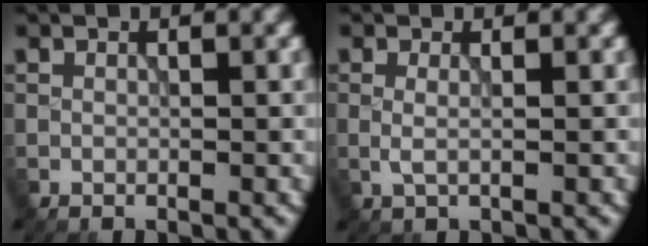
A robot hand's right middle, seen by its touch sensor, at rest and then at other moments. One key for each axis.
{"total": 1.1, "fx": 0.1, "fy": 0.3, "fz": 1.1, "tx": -0.022, "ty": -0.001, "tz": -0.002}